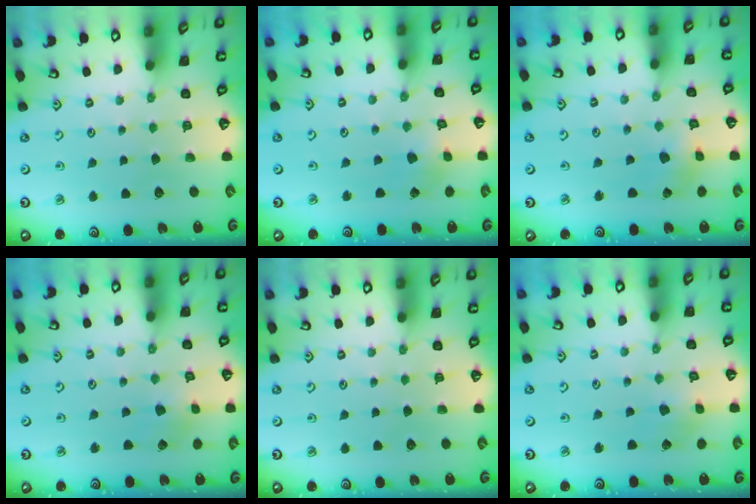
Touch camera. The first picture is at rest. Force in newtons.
{"total": 2.6, "press": 2.6, "slide": 0.3}
{"total": 1.7, "press": 1.7, "slide": 0.2}
{"total": 2.3, "press": 2.2, "slide": 0.4}
{"total": 0.0}
{"total": 2.9, "press": 2.9, "slide": 0.1}